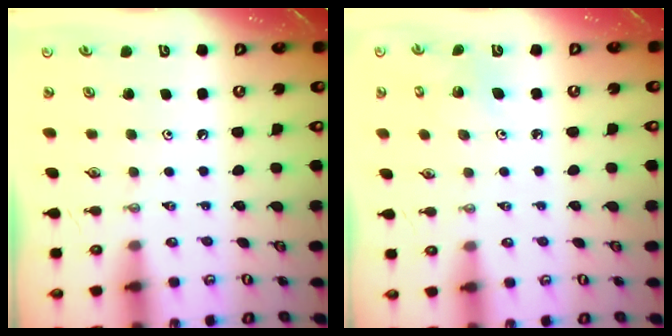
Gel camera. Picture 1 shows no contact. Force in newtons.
{"total": 1.8, "press": 1.8, "slide": 0.1}